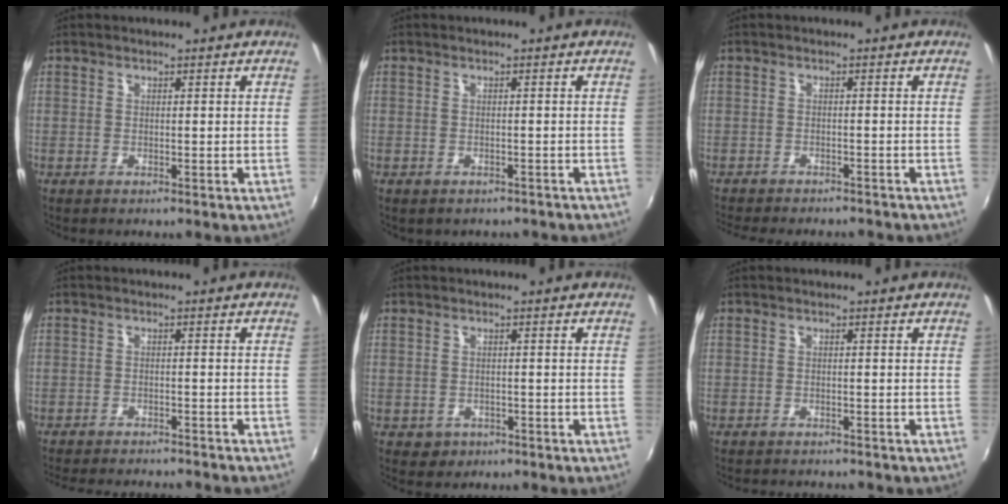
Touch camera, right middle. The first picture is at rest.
{"total": 3.0, "force": [-2.4, 1.6, 1.1], "torque": [-0.023, -0.011, -0.026]}
{"total": 8.4, "force": [-7.5, 1.8, 3.2], "torque": [-0.078, -0.018, -0.111]}
{"total": 11.2, "force": [-10.1, 1.6, 4.5], "torque": [-0.097, -0.017, -0.145]}
{"total": 2.7, "force": [-1.1, 2.3, 0.7], "torque": [-0.020, -0.001, -0.012]}
{"total": 3.6, "force": [-3.4, 0.5, 1.0], "torque": [-0.029, -0.014, -0.053]}